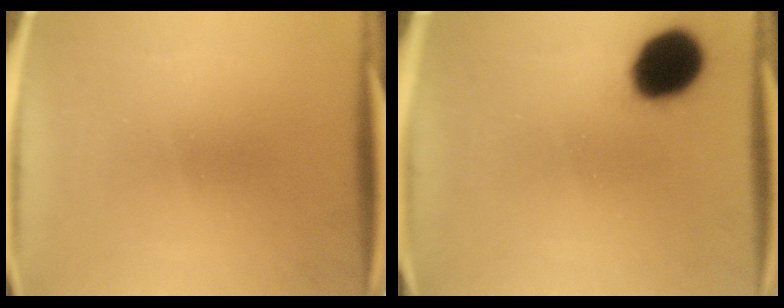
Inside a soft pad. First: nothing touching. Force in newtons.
{"total": 13.7}